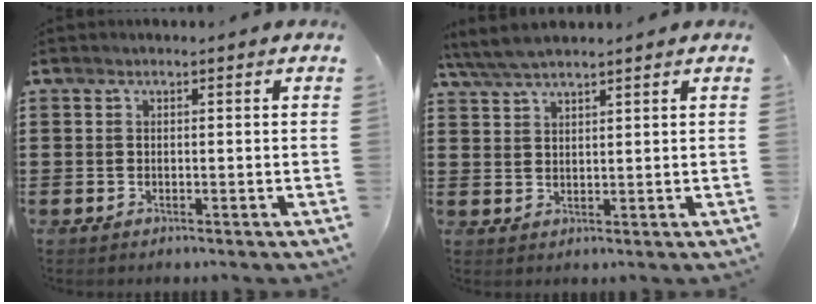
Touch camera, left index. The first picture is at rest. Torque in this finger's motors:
{"motor_torque": [2.14, 0.00, 0.77, 0.16]}